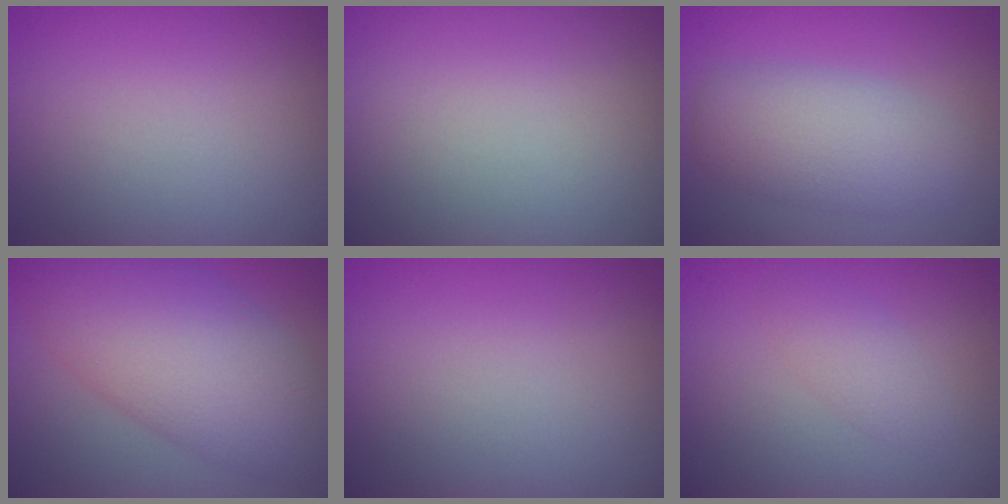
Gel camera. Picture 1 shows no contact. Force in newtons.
{"total": 0.0}
{"total": 5.0, "press": 5.0, "slide": 0.2}
{"total": 9.4, "press": 9.4, "slide": 0.3}
{"total": 0.0}
{"total": 1.9, "press": 1.9, "slide": 0.2}